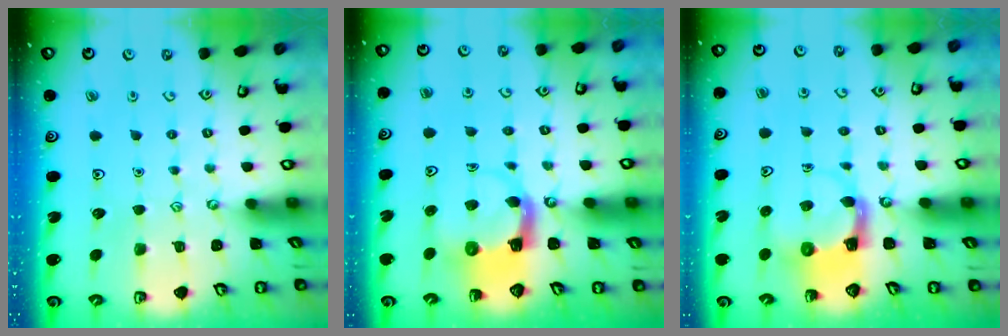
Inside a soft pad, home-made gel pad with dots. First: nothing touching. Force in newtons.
{"total": 3.8, "press": 3.8, "slide": 0.2}
{"total": 3.4, "press": 3.4, "slide": 0.5}